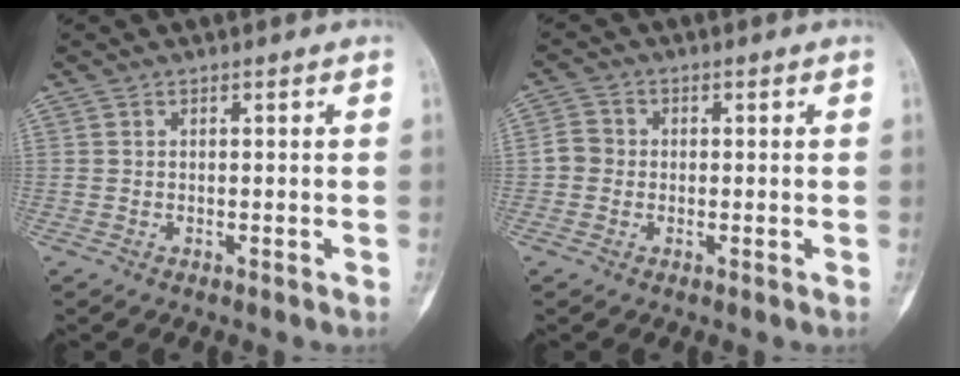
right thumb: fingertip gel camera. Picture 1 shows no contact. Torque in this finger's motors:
{"motor_torque": [-0.01, -0.30, 0.35, -0.10, -0.07]}